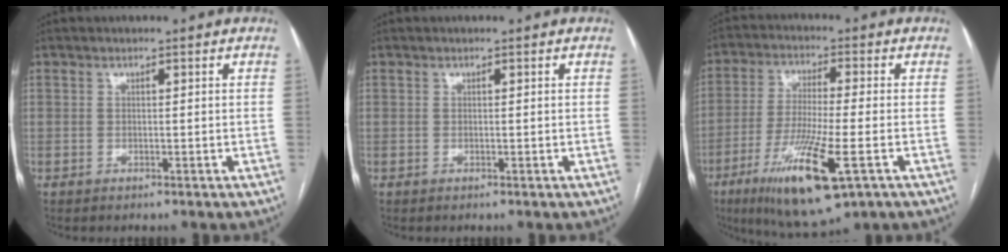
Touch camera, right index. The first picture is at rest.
{"total": 0.0}
{"total": 14.8, "force": [-6.5, 1.9, 13.2], "torque": [-0.257, -0.035, -0.108]}